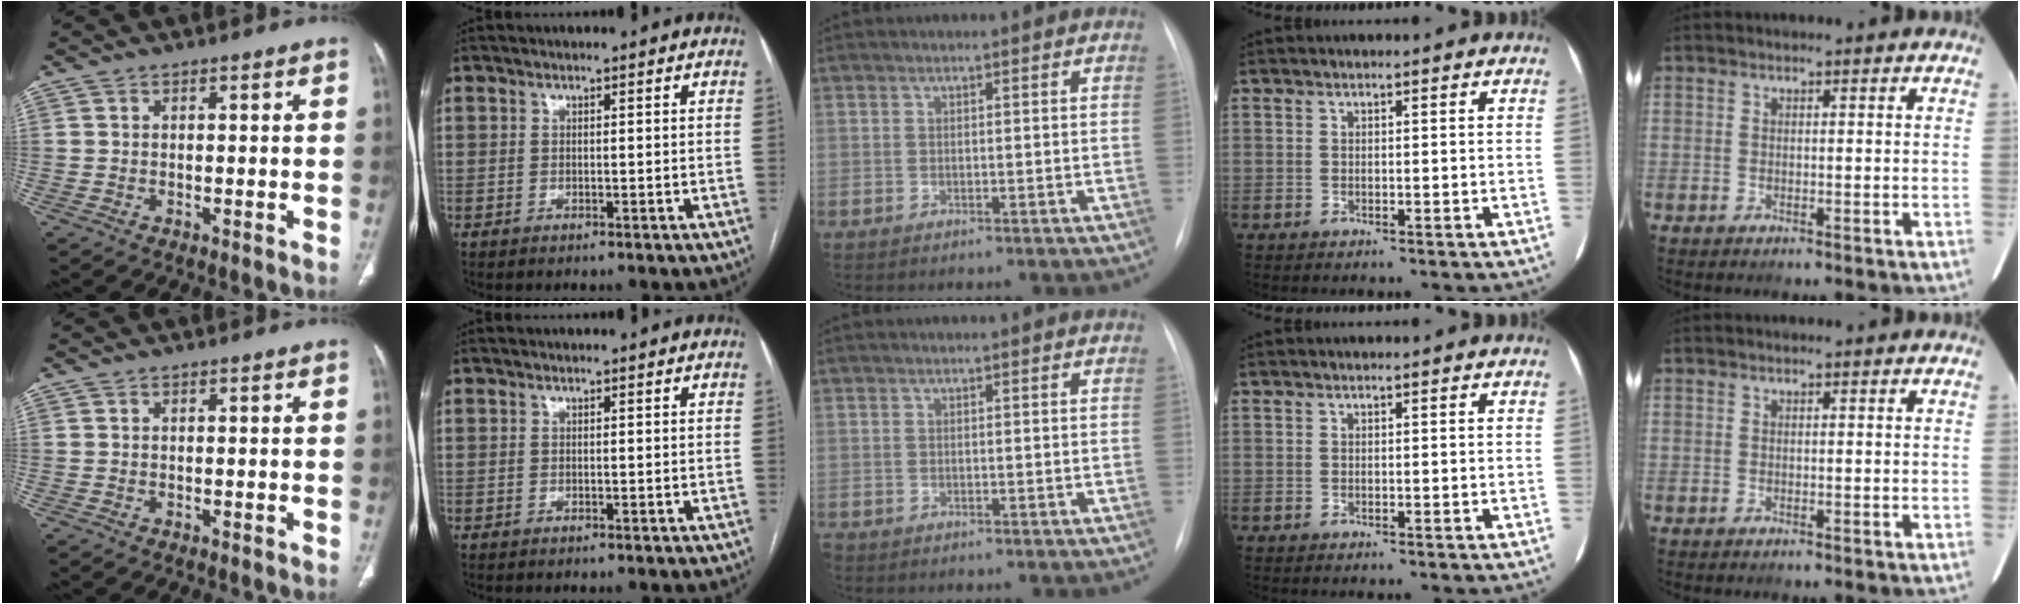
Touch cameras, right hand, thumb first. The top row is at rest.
{}